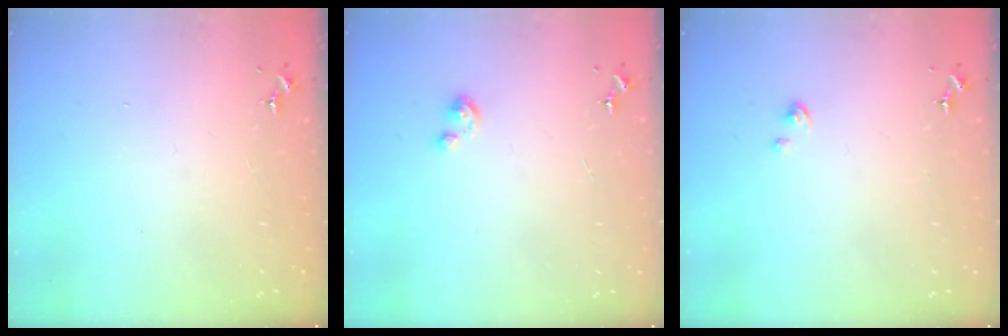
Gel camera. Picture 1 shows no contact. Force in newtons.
{"total": 2.3, "press": 2.3, "slide": 0.3}
{"total": 1.0, "press": 1.0, "slide": 0.2}